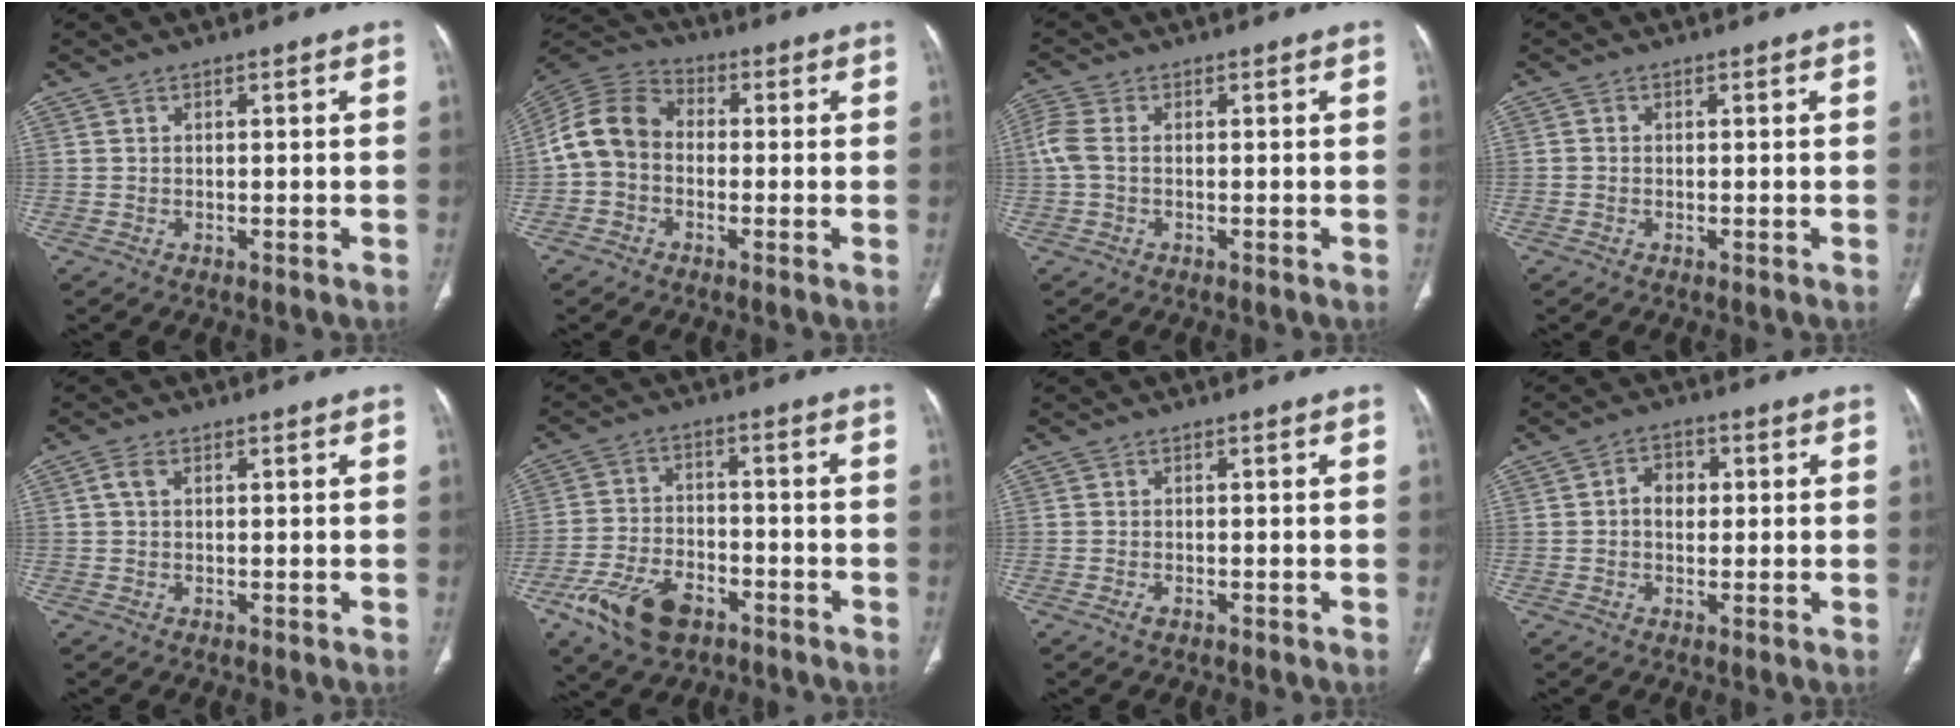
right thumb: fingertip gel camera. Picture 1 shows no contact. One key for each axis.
{"total": 10.1, "fx": -1.0, "fy": 8.0, "fz": 6.1, "tx": -0.112, "ty": 0.031, "tz": -0.035}
{"total": 3.9, "fx": 0.0, "fy": 2.4, "fz": 3.1, "tx": -0.095, "ty": 0.009, "tz": -0.005}
{"total": 0.6, "fx": -0.2, "fy": 0.5, "fz": 0.3, "tx": -0.003, "ty": 0.002, "tz": -0.008}
{"total": 1.7, "fx": 0.4, "fy": 1.0, "fz": 1.3, "tx": -0.033, "ty": 0.009, "tz": 0.009}
{"total": 12.4, "fx": -7.0, "fy": 6.8, "fz": 7.6, "tx": -0.139, "ty": 0.022, "tz": -0.126}
{"total": 0.9, "fx": -0.6, "fy": 0.5, "fz": 0.6, "tx": -0.016, "ty": 0.002, "tz": -0.011}
{"total": 4.5, "fx": 0.3, "fy": 3.4, "fz": 2.9, "tx": -0.029, "ty": 0.011, "tz": -0.002}